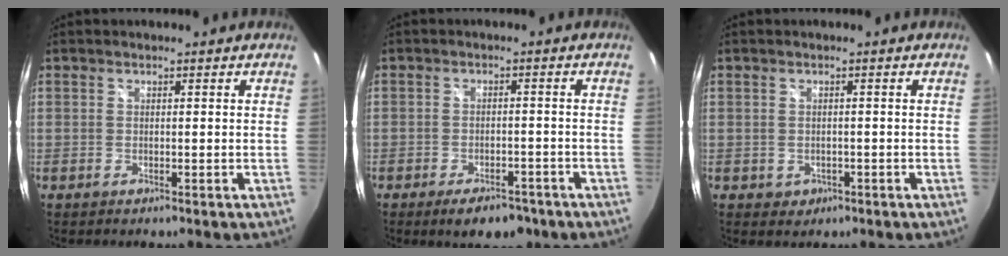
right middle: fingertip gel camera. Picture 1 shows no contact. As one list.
[{"total": 7.0, "force": [-4.9, 3.2, 3.7], "torque": [-0.072, -0.004, -0.065]}, {"total": 2.2, "force": [-0.7, 2.0, 0.8], "torque": [-0.018, -0.003, -0.004]}]